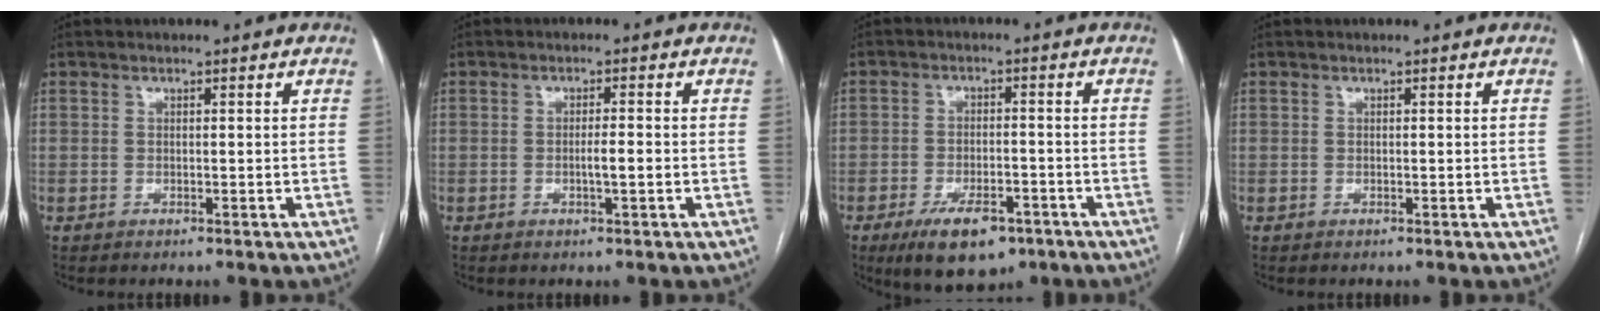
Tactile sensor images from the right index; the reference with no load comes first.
{"total": 2.2, "force": [-0.4, 0.2, 2.1], "torque": [-0.033, 0.001, -0.005]}
{"total": 9.0, "force": [-5.6, 4.1, 5.8], "torque": [-0.095, -0.006, -0.085]}
{"total": 0.0}